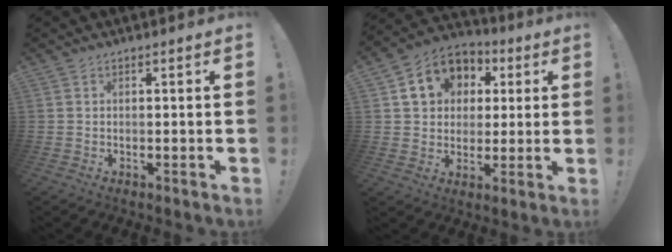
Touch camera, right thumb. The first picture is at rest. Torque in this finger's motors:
{"motor_torque": [1.11, 1.90, 0.82, 0.00, 0.01]}